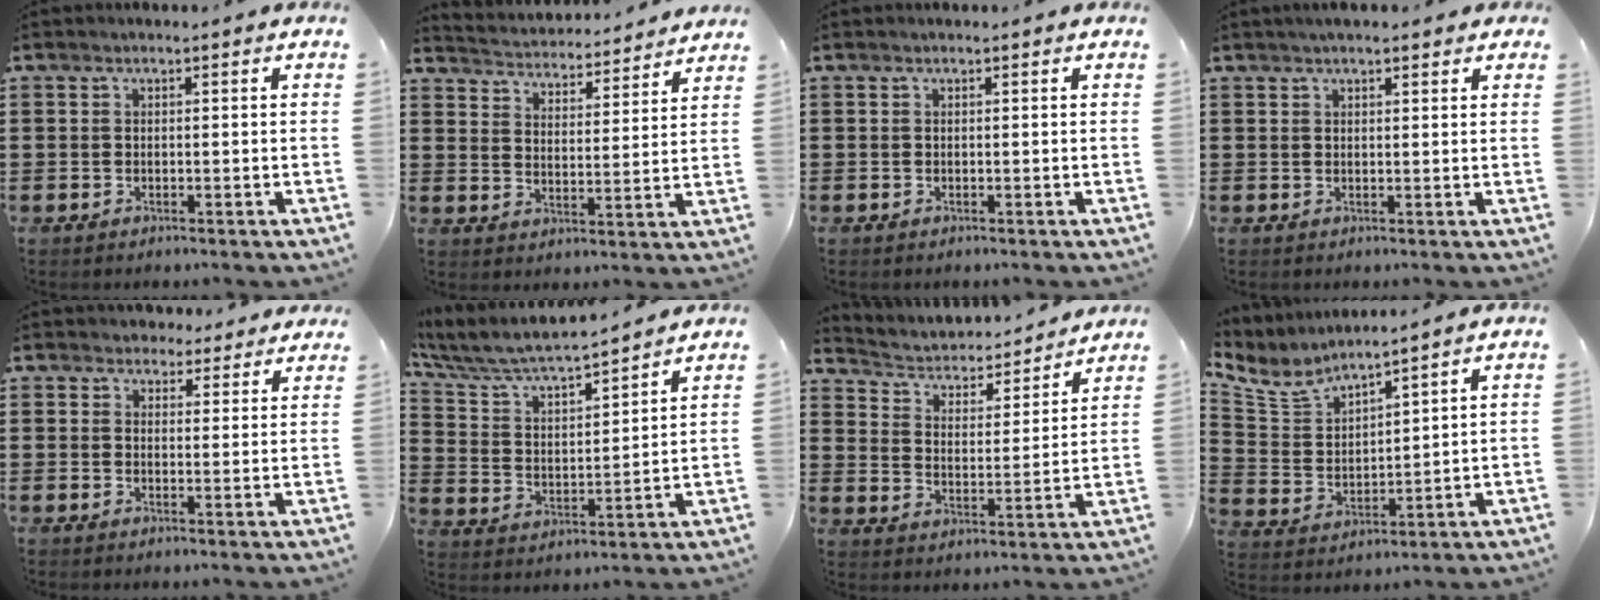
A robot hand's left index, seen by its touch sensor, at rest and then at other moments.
{"total": 3.6, "force": [3.6, -0.1, -0.3], "torque": [-0.018, -0.034, 0.056]}
{"total": 0.0}
{"total": 2.1, "force": [1.7, 0.4, 1.2], "torque": [-0.025, 0.006, 0.030]}
{"total": 3.4, "force": [3.2, 1.0, 0.0], "torque": [-0.012, -0.006, 0.062]}
{"total": 6.5, "force": [6.0, 0.8, 2.3], "torque": [-0.072, -0.038, 0.098]}
{"total": 3.3, "force": [3.0, 1.2, 0.7], "torque": [-0.035, -0.025, 0.042]}
{"total": 6.0, "force": [5.5, 1.5, 2.0], "torque": [-0.068, -0.027, 0.095]}